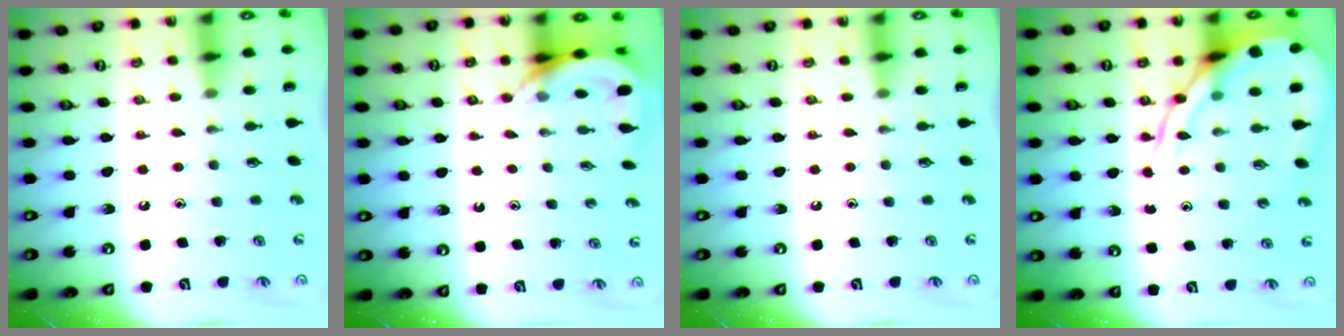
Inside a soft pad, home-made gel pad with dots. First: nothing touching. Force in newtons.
{"total": 5.4, "press": 5.4, "slide": 0.3}
{"total": 0.0}
{"total": 12.0, "press": 12.0, "slide": 0.9}